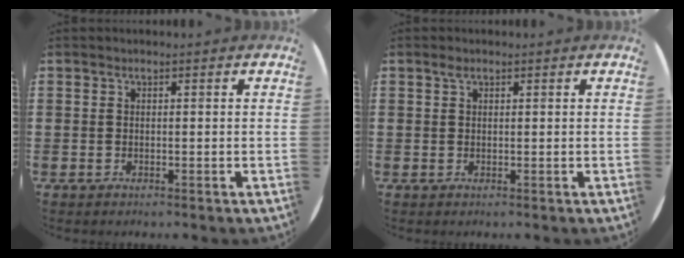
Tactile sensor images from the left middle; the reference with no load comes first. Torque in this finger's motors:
{"motor_torque": [0.21, -0.01, -0.32, -0.10]}